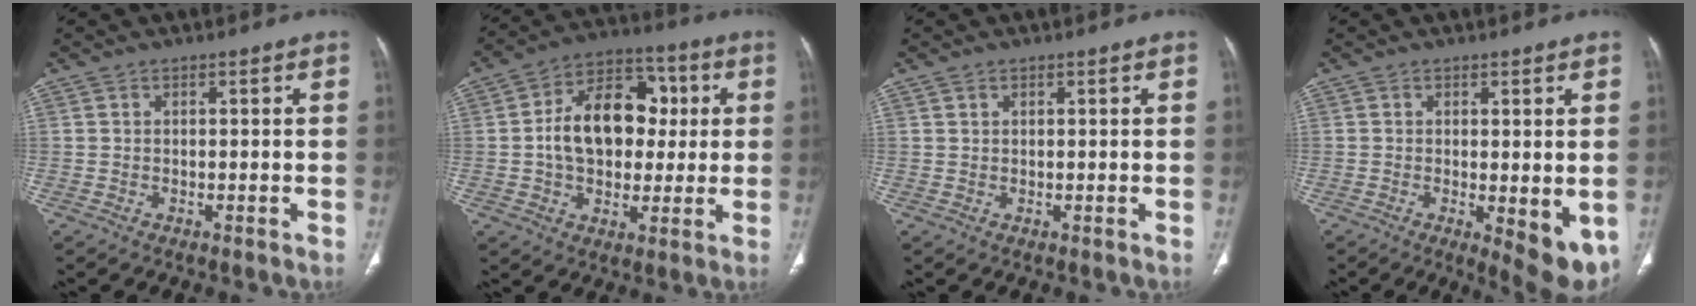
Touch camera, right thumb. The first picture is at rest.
{"total": 16.5, "force": [1.3, 11.6, 11.6], "torque": [-0.146, 0.025, 0.016]}
{"total": 0.7, "force": [0.5, 0.5, 0.2], "torque": [-0.002, -0.003, 0.008]}
{"total": 8.1, "force": [-1.7, 2.8, 7.4], "torque": [-0.093, -0.022, -0.018]}